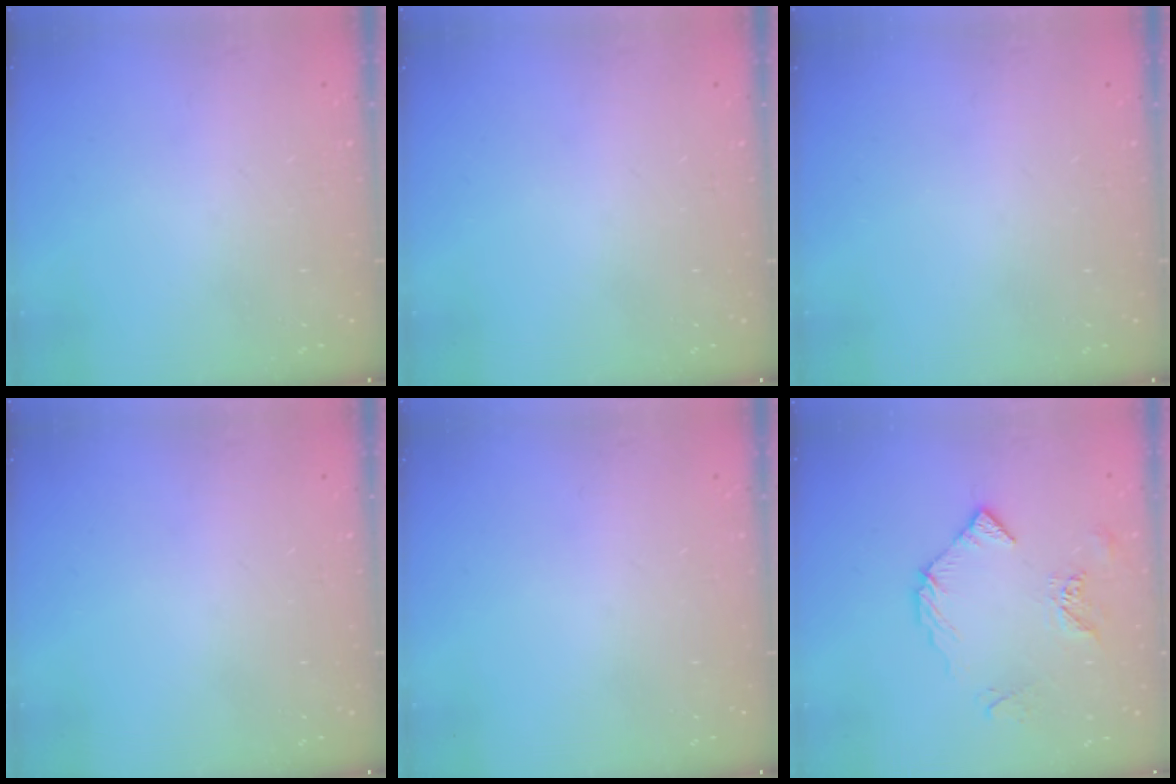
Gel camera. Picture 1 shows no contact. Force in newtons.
{"total": 0.0}
{"total": 0.0}
{"total": 0.0}
{"total": 0.0}
{"total": 8.0, "press": 8.0, "slide": 0.8}